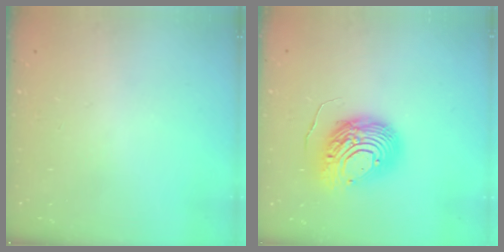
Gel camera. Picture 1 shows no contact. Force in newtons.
{"total": 13.5, "press": 13.4, "slide": 1.7}